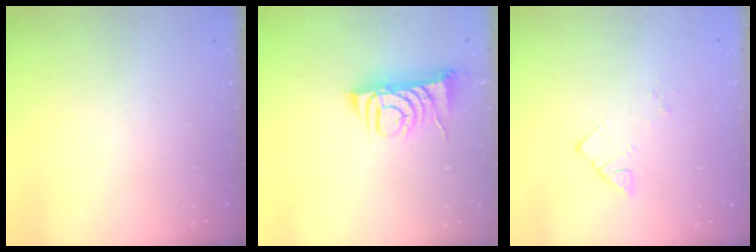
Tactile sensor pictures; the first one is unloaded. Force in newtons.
{"total": 8.2, "press": 8.1, "slide": 1.2}
{"total": 2.6, "press": 2.6, "slide": 0.1}